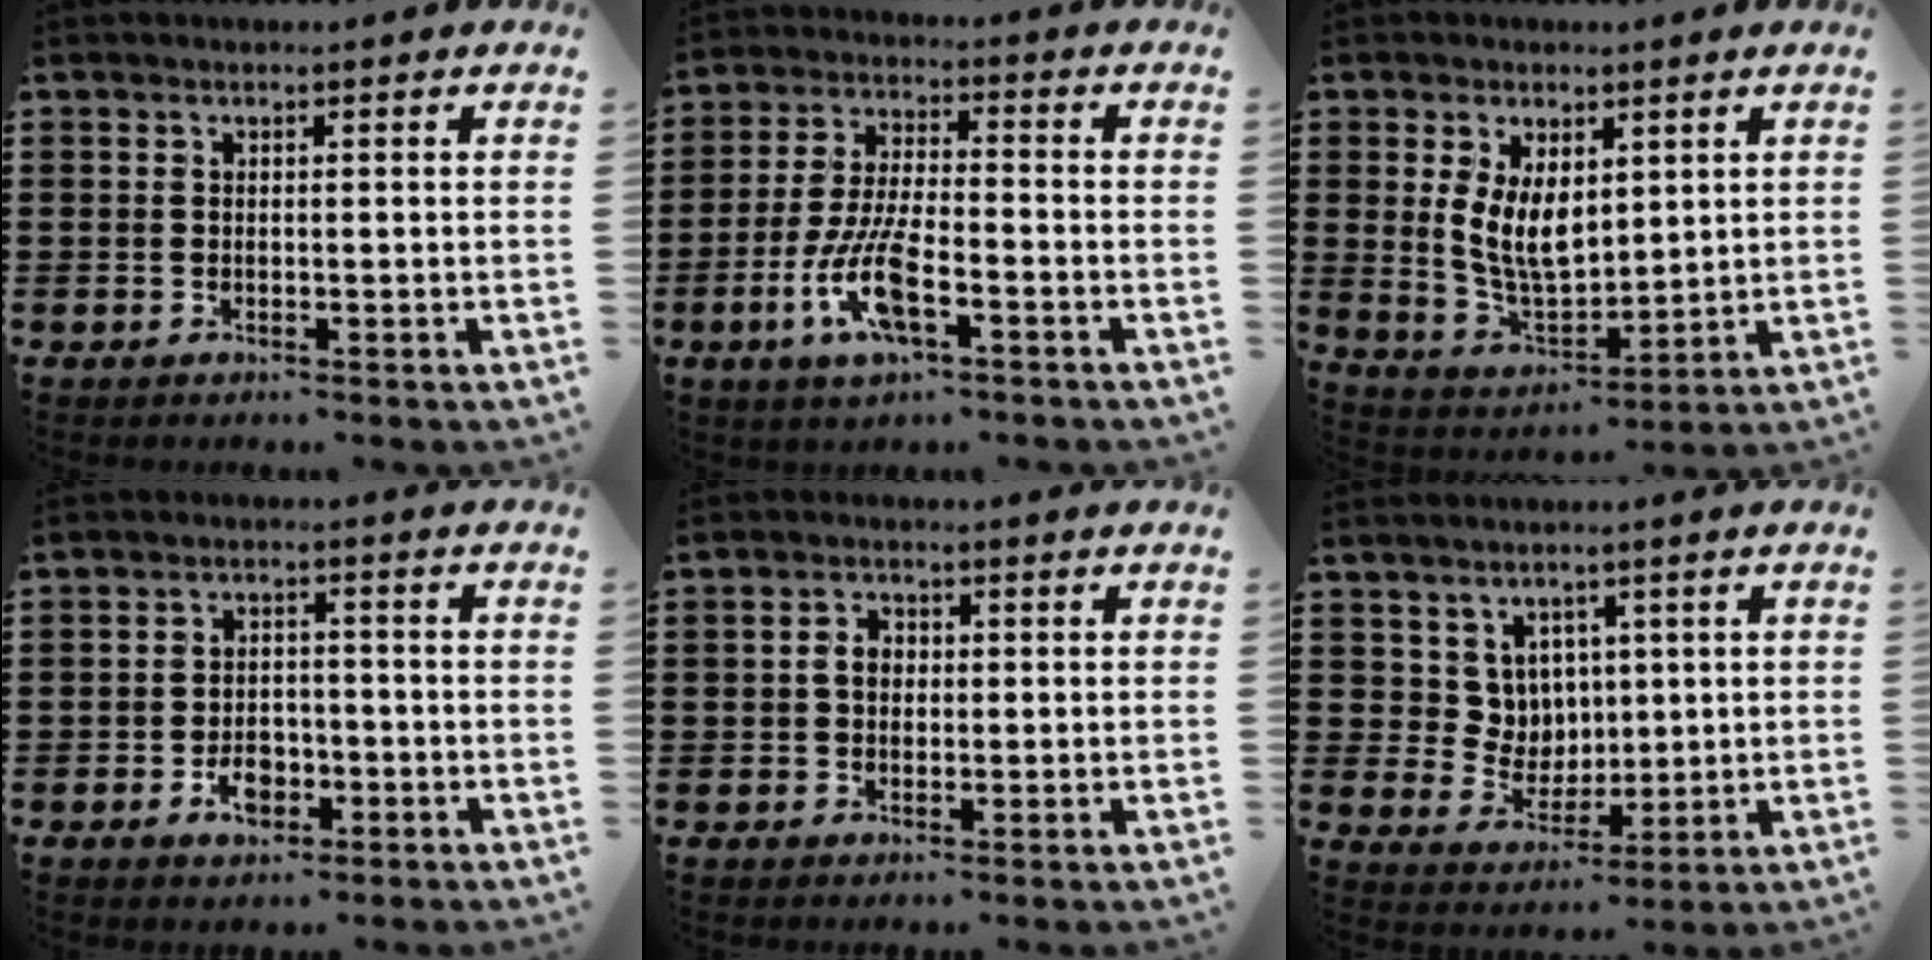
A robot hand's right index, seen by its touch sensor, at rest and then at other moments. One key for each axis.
{"total": 9.8, "fx": -4.1, "fy": 2.8, "fz": 8.5, "tx": -0.189, "ty": -0.013, "tz": -0.077}
{"total": 7.3, "fx": 2.1, "fy": 4.3, "fz": 5.5, "tx": -0.114, "ty": -0.001, "tz": 0.039}
{"total": 4.1, "fx": -2.0, "fy": 2.5, "fz": 2.7, "tx": -0.040, "ty": 0.000, "tz": -0.036}
{"total": 2.6, "fx": 0.1, "fy": 1.9, "fz": 1.7, "tx": -0.037, "ty": 0.009, "tz": 0.001}
{"total": 5.8, "fx": 3.1, "fy": 4.9, "fz": 0.8, "tx": -0.045, "ty": -0.002, "tz": 0.060}